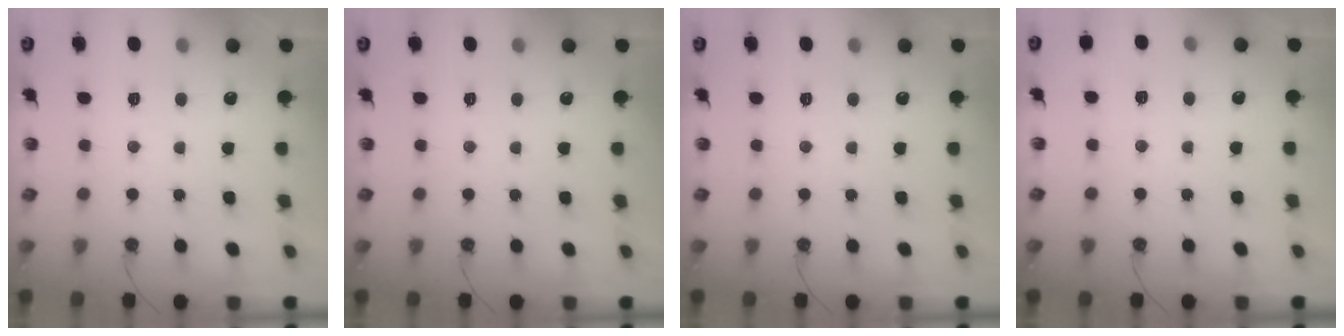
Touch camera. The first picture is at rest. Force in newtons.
{"total": 0.0}
{"total": 0.0}
{"total": 2.6, "press": 1.9, "slide": 1.8}